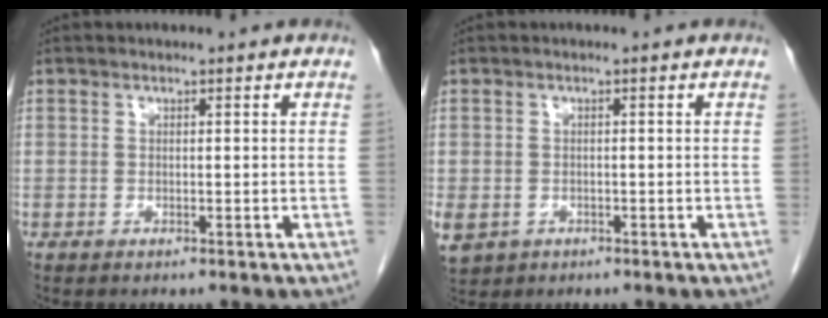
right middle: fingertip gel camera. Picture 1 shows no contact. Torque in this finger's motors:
{"motor_torque": [0.66, -0.47, 0.32, 0.09]}